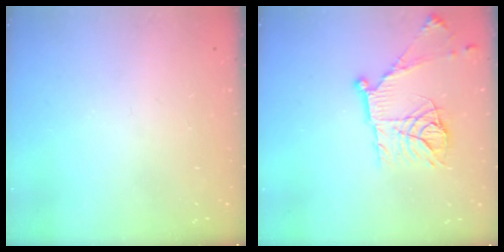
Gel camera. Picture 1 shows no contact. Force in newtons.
{"total": 16.6, "press": 16.6, "slide": 1.3}